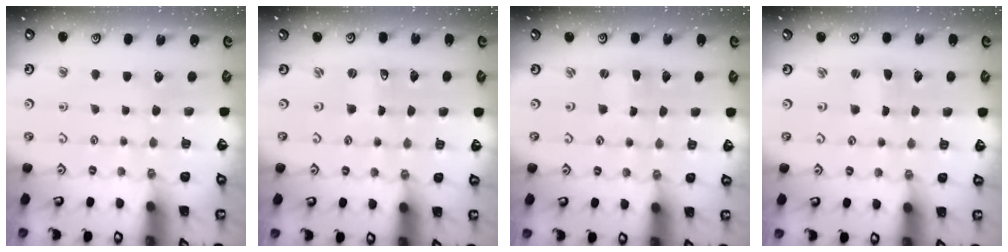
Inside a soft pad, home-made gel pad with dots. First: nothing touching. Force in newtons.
{"total": 0.0}
{"total": 0.0}
{"total": 1.1, "press": 1.1, "slide": 0.1}